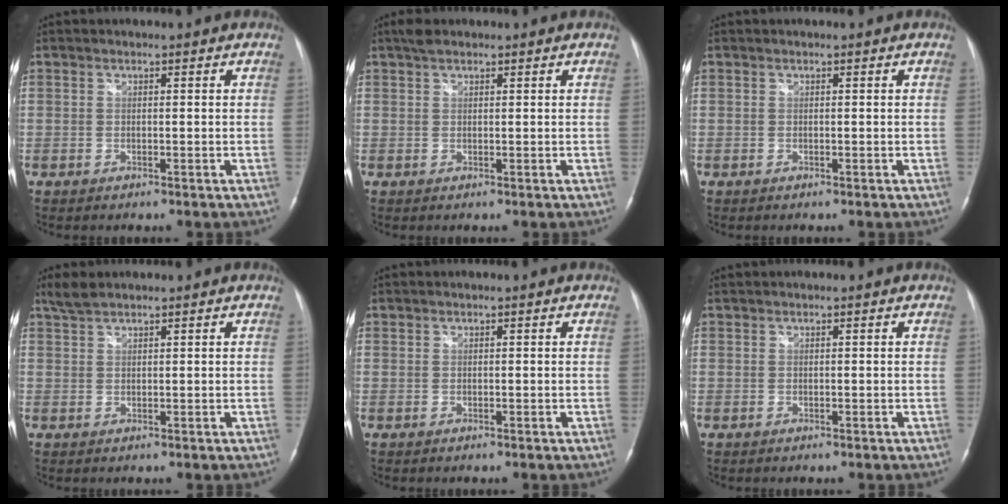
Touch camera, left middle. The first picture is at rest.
{"total": 1.9, "force": [1.5, 0.7, 1.0], "torque": [-0.023, 0.018, 0.027]}
{"total": 0.0}
{"total": 2.5, "force": [2.2, 0.4, 1.1], "torque": [-0.029, 0.012, 0.048]}
{"total": 0.0}
{"total": 0.0}